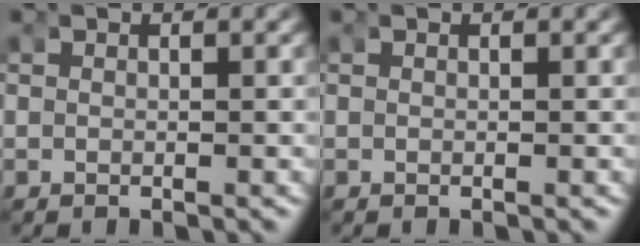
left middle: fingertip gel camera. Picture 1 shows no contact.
{"total": 0.0}